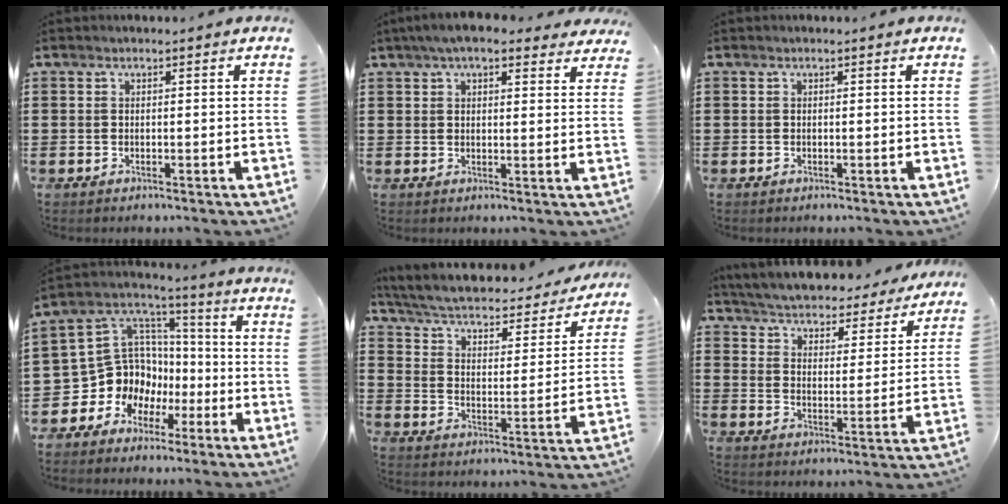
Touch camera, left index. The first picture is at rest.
{"total": 5.5, "force": [4.5, 1.3, 2.9], "torque": [-0.068, -0.001, 0.082]}
{"total": 0.0}
{"total": 10.5, "force": [-2.9, 9.9, 2.0], "torque": [-0.092, -0.015, -0.046]}
{"total": 3.3, "force": [2.8, 0.7, 1.5], "torque": [-0.048, -0.026, 0.039]}
{"total": 4.0, "force": [4.0, -0.1, 0.2], "torque": [-0.027, -0.039, 0.061]}